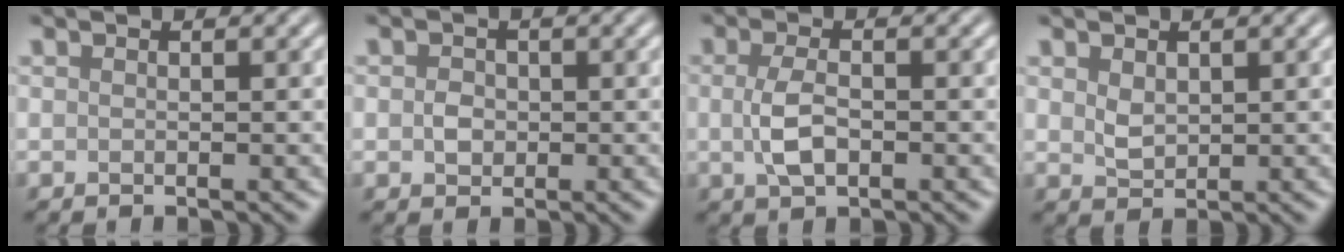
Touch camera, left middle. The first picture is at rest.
{"total": 1.5, "force": [-0.1, 1.3, 0.8], "torque": [-0.015, -0.002, -0.004]}
{"total": 3.0, "force": [-0.3, 1.5, 2.6], "torque": [-0.058, -0.003, -0.006]}
{"total": 1.7, "force": [0.6, 1.2, 1.1], "torque": [-0.024, -0.002, 0.017]}